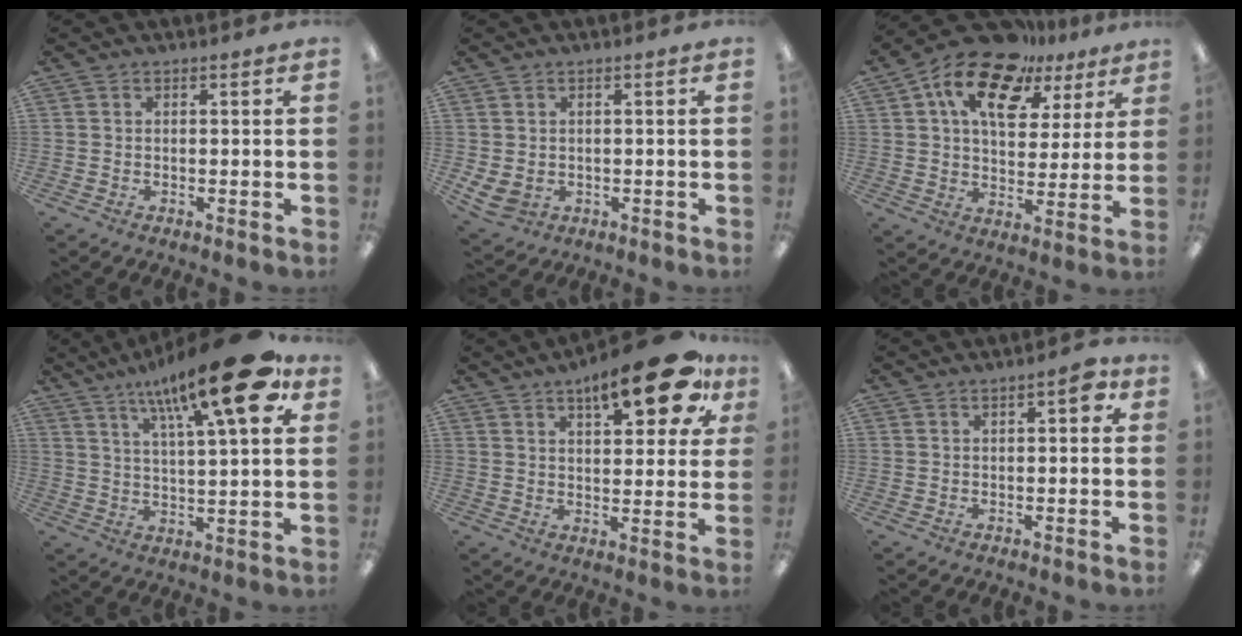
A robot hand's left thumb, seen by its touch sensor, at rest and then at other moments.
{"total": 3.3, "force": [0.3, 2.9, 1.4], "torque": [-0.043, -0.003, 0.006]}
{"total": 16.4, "force": [9.8, 9.1, 9.4], "torque": [-0.169, -0.045, 0.174]}
{"total": 21.1, "force": [12.4, 5.4, 16.2], "torque": [-0.248, -0.057, 0.189]}
{"total": 17.1, "force": [9.7, 5.9, 12.8], "torque": [-0.180, -0.039, 0.150]}
{"total": 4.9, "force": [1.8, 1.9, 4.2], "torque": [-0.052, -0.002, 0.023]}